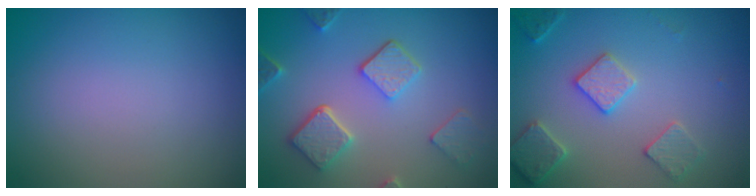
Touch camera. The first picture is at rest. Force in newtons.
{"total": 5.0, "press": 3.9, "slide": 3.2}
{"total": 3.5, "press": 3.4, "slide": 0.7}